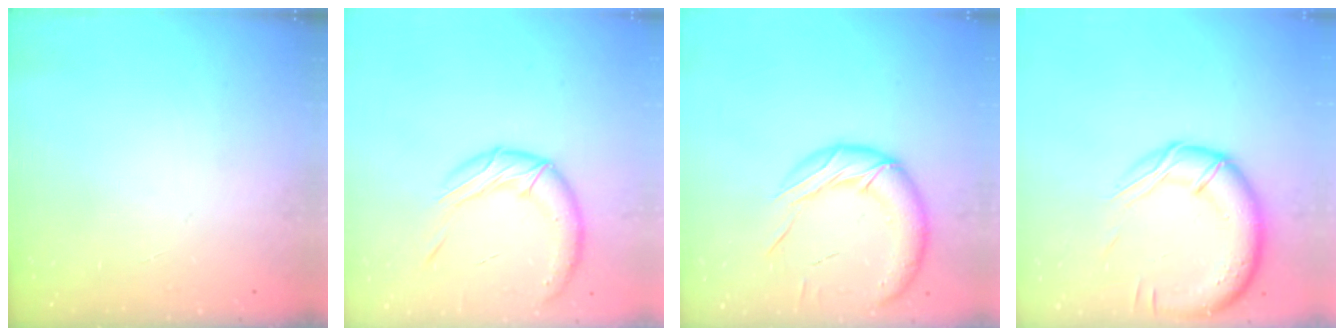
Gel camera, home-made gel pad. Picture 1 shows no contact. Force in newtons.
{"total": 14.7, "press": 14.5, "slide": 2.0}
{"total": 15.9, "press": 15.7, "slide": 1.9}
{"total": 16.5, "press": 16.2, "slide": 2.9}